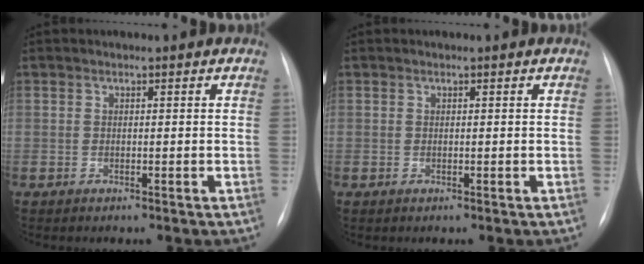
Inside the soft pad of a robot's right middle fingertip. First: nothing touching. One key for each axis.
{"total": 0.0}